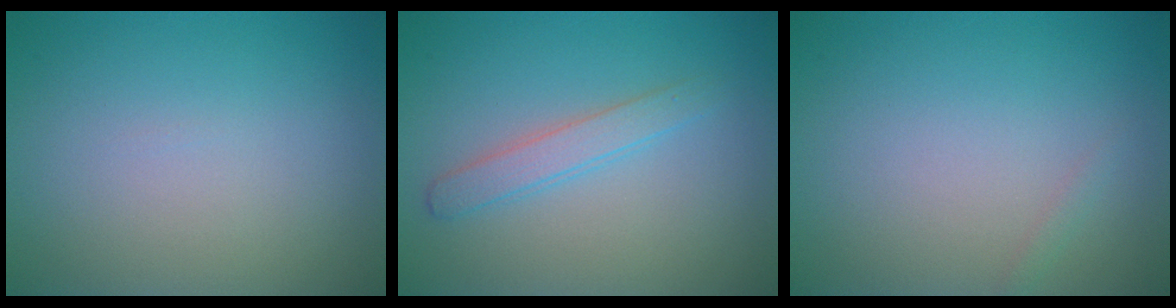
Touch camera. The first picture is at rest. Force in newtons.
{"total": 2.1, "press": 2.1, "slide": 0.0}
{"total": 0.5, "press": 0.5, "slide": 0.0}